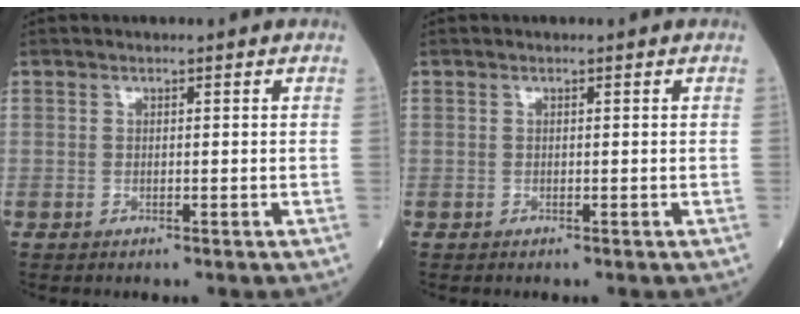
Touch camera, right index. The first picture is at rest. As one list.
[{"total": 0.0}]